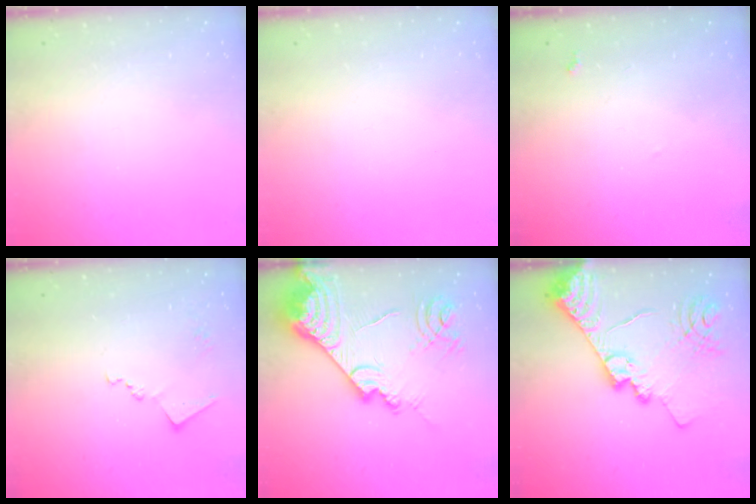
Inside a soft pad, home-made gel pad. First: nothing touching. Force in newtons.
{"total": 0.0}
{"total": 4.3, "press": 4.2, "slide": 0.7}
{"total": 10.2, "press": 10.2, "slide": 0.5}
{"total": 22.8, "press": 22.6, "slide": 2.5}
{"total": 16.2, "press": 16.1, "slide": 1.7}